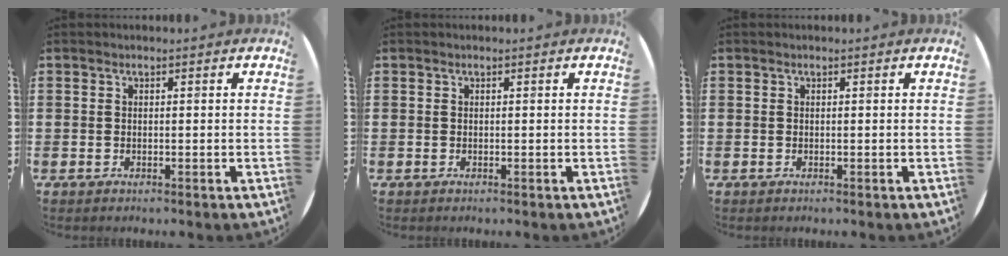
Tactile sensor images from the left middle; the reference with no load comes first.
{"total": 0.0}
{"total": 0.0}